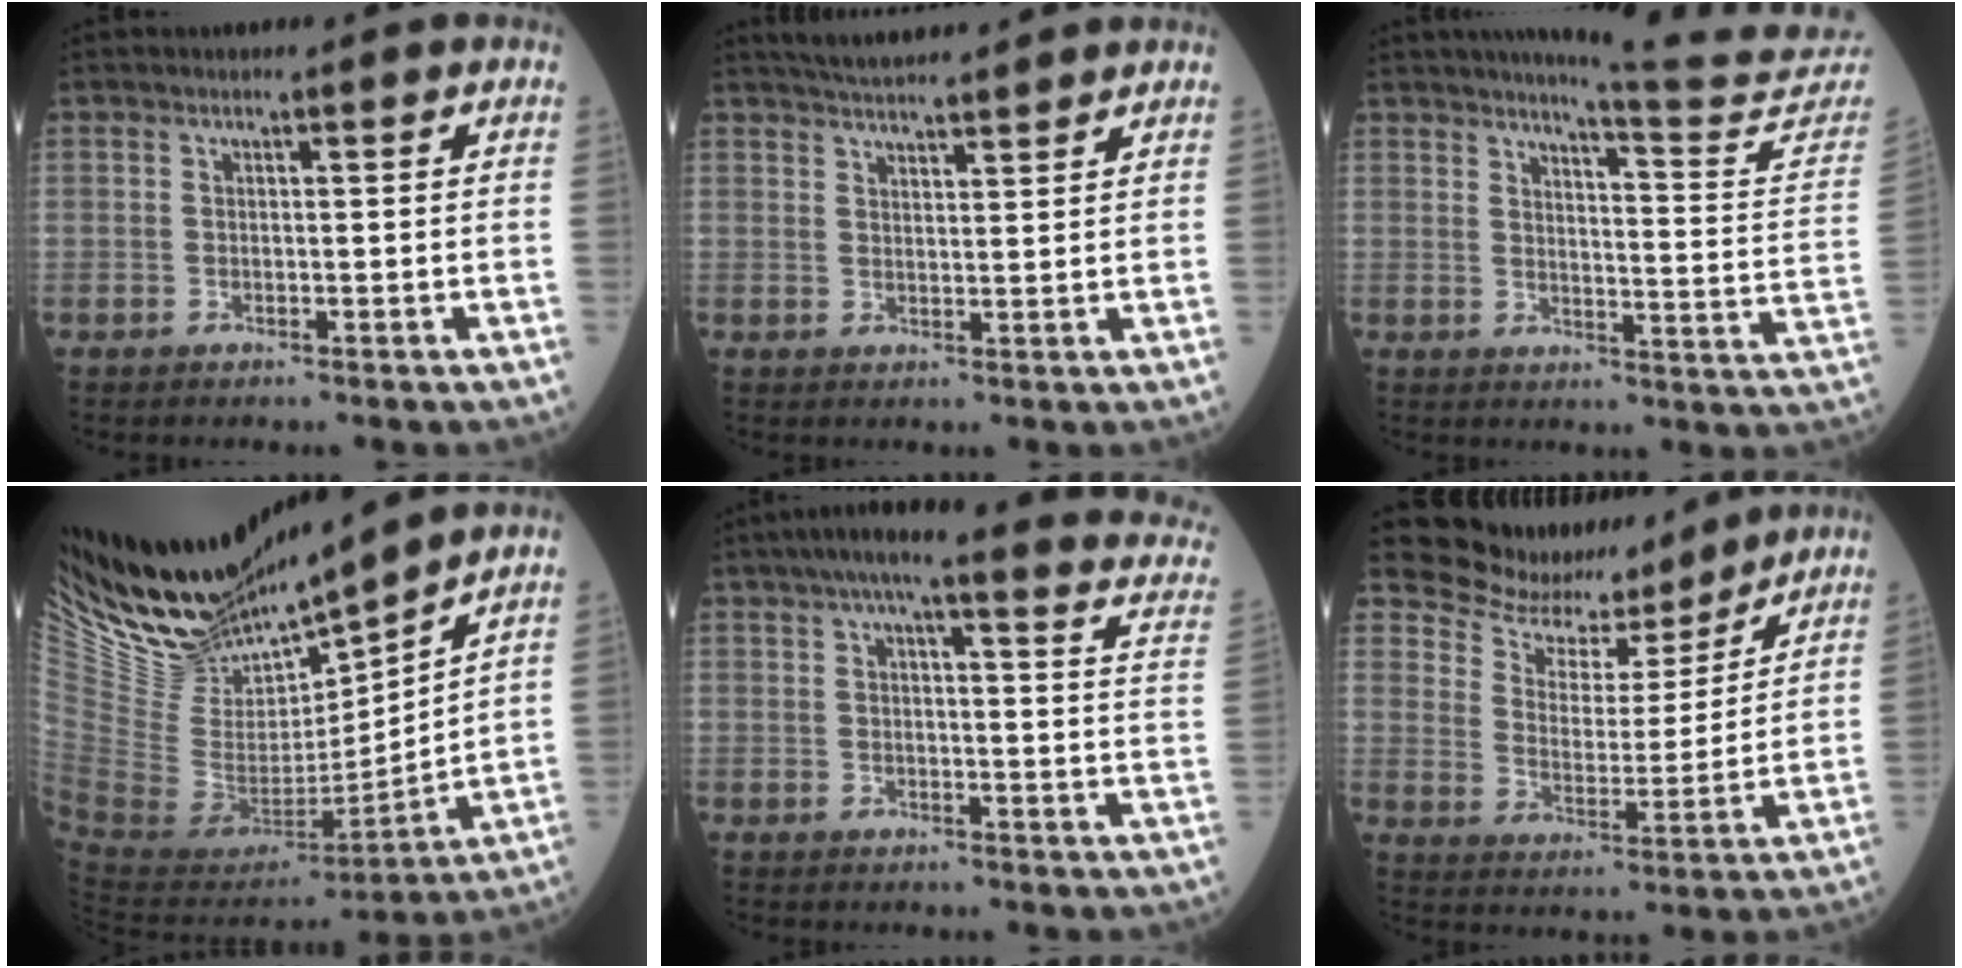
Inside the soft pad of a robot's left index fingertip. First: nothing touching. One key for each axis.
{"total": 9.0, "fx": 8.3, "fy": 0.9, "fz": 3.2, "tx": -0.054, "ty": 0.026, "tz": 0.126}
{"total": 17.1, "fx": 16.4, "fy": -2.5, "fz": 3.9, "tx": -0.057, "ty": -0.126, "tz": 0.188}
{"total": 17.1, "fx": 15.7, "fy": 2.4, "fz": 6.2, "tx": -0.131, "ty": -0.015, "tz": 0.318}
{"total": 23.6, "fx": 20.0, "fy": 2.6, "fz": 12.3, "tx": -0.165, "ty": -0.020, "tz": 0.224}
{"total": 11.9, "fx": 11.1, "fy": 4.1, "fz": 1.4, "tx": -0.035, "ty": 0.001, "tz": 0.180}